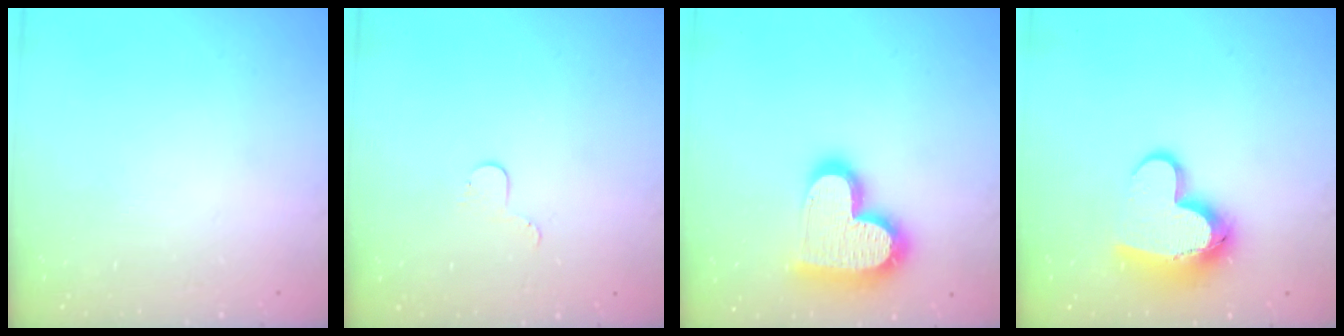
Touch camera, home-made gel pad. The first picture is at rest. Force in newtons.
{"total": 3.5, "press": 3.5, "slide": 0.4}
{"total": 20.7, "press": 20.7, "slide": 1.5}
{"total": 12.4, "press": 12.3, "slide": 1.2}